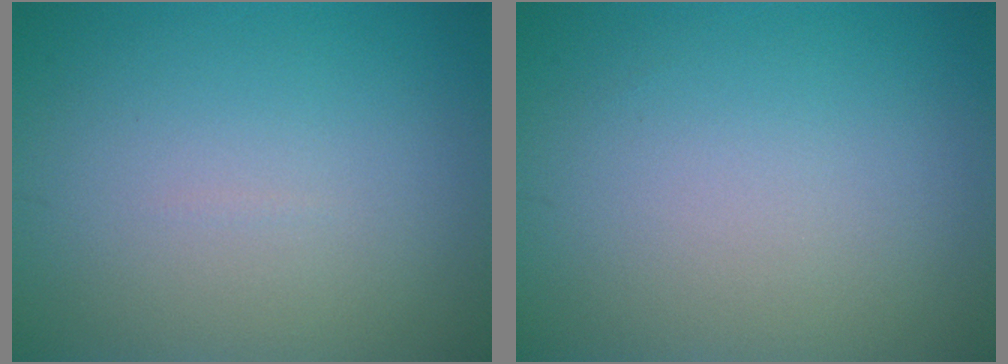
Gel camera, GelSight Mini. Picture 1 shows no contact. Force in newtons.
{"total": 0.0}